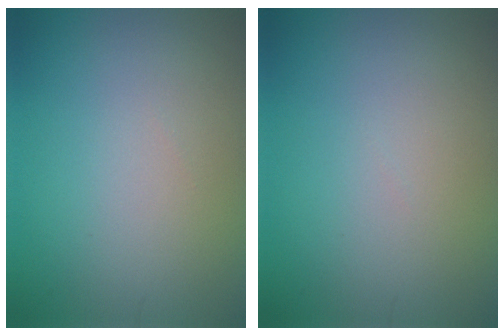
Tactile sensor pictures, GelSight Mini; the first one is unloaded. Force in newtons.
{"total": 0.0}